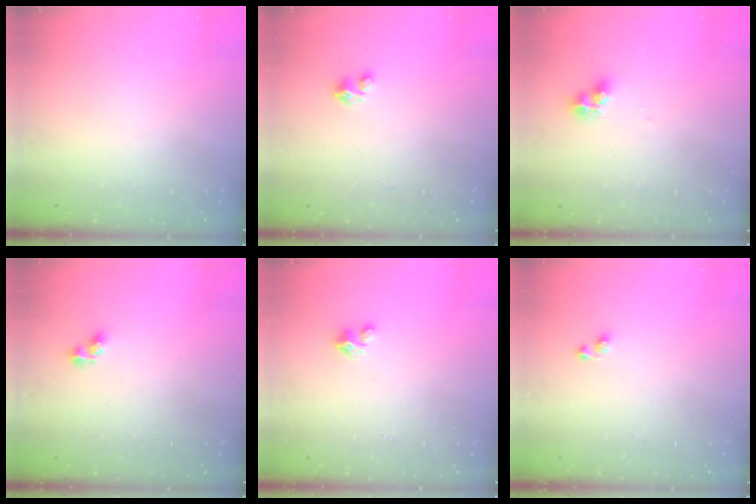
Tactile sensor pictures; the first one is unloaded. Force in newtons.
{"total": 1.8, "press": 1.8, "slide": 0.1}
{"total": 6.0, "press": 6.0, "slide": 0.1}
{"total": 5.2, "press": 5.2, "slide": 0.7}
{"total": 3.6, "press": 3.5, "slide": 0.2}
{"total": 2.9, "press": 2.7, "slide": 1.1}